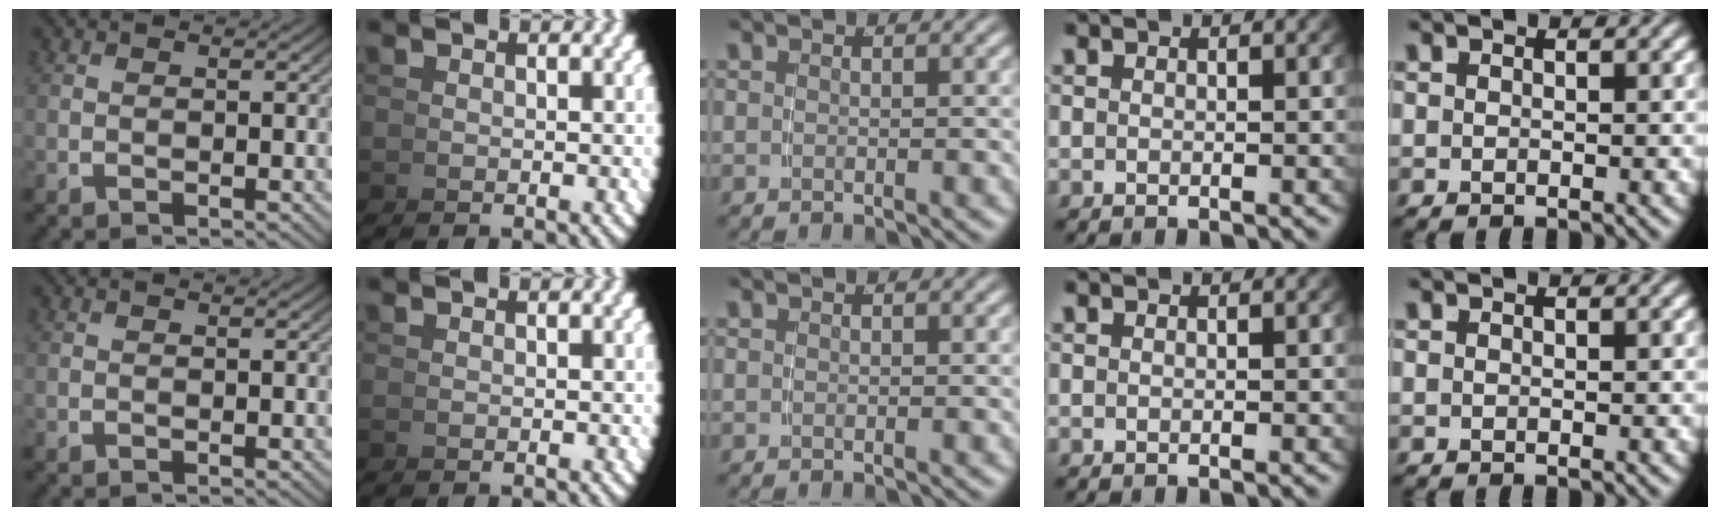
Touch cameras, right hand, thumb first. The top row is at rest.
{}